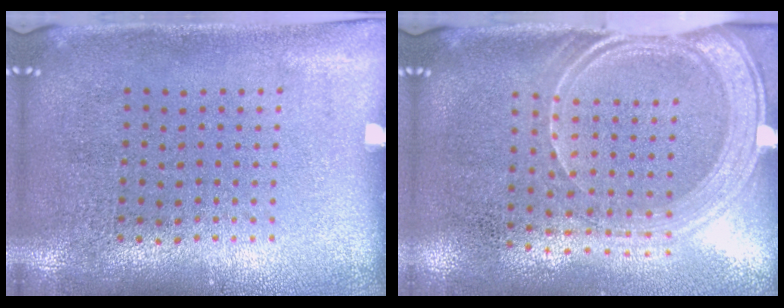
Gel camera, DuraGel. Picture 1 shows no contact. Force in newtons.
{"total": 1.9, "press": 1.6, "slide": 1.1}